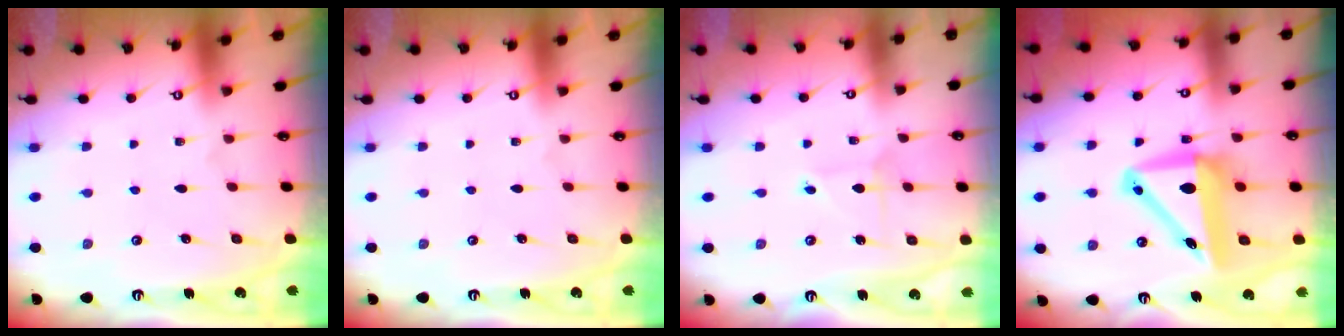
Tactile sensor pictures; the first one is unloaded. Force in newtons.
{"total": 0.0}
{"total": 4.3, "press": 4.3, "slide": 0.4}
{"total": 10.8, "press": 10.2, "slide": 3.6}